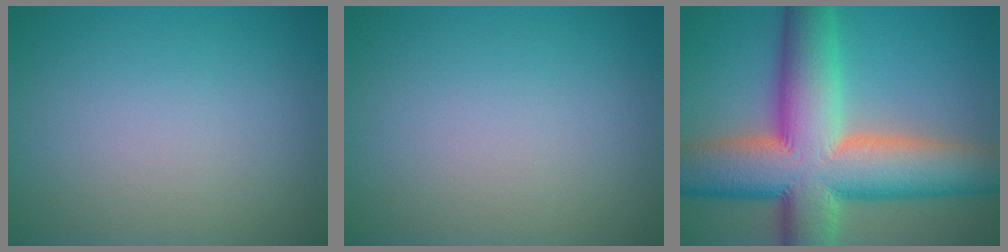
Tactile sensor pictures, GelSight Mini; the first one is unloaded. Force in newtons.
{"total": 0.0}
{"total": 15.2, "press": 15.2, "slide": 0.8}